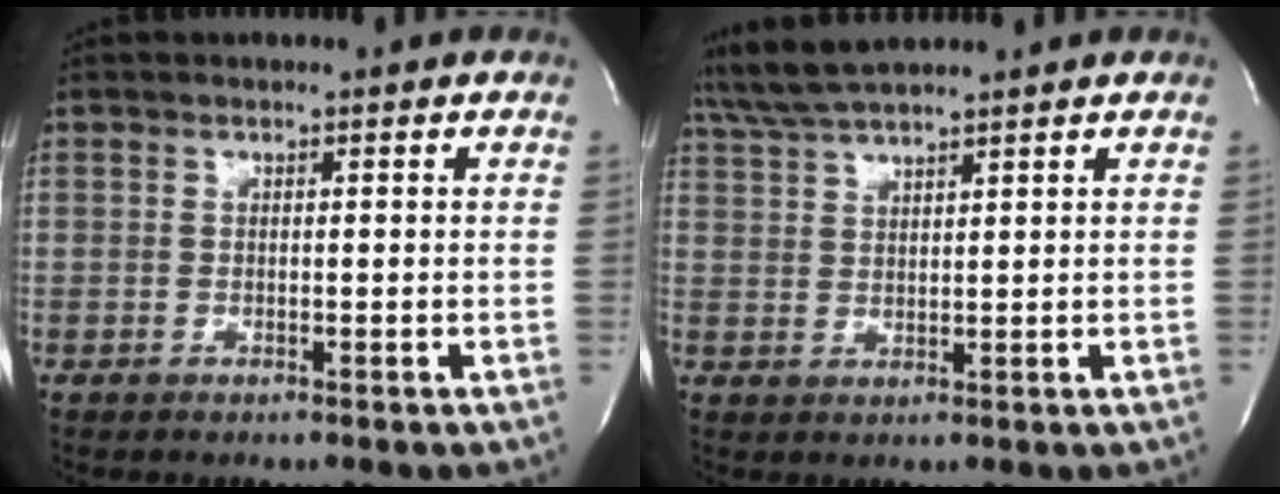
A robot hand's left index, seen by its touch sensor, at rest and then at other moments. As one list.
[{"total": 6.2, "force": [5.6, -0.6, 2.5], "torque": [-0.060, 0.022, 0.112]}]